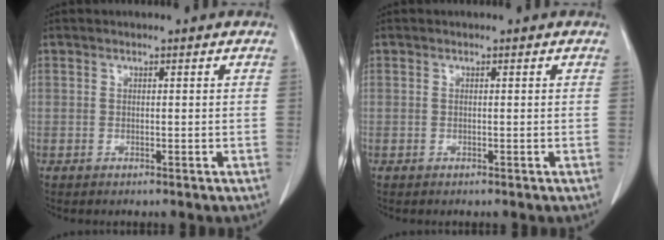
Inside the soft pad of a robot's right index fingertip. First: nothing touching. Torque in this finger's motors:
{"motor_torque": [0.10, -0.12, 0.03, 0.01]}